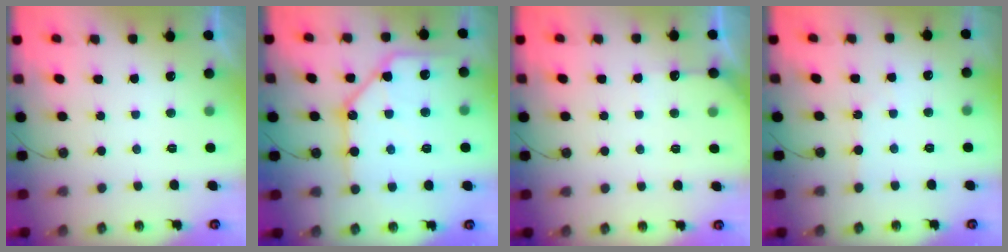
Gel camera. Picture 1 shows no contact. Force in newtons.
{"total": 16.8, "press": 16.7, "slide": 1.8}
{"total": 3.9, "press": 3.9, "slide": 0.5}
{"total": 2.6, "press": 2.6, "slide": 0.3}